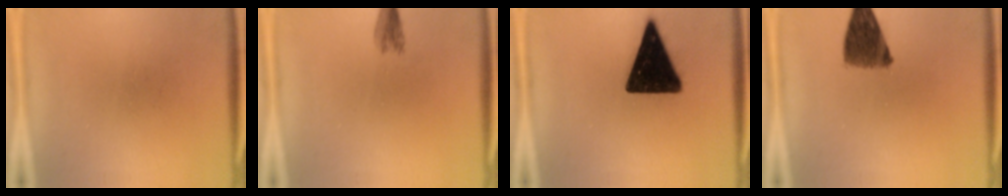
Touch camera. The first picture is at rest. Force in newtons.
{"total": 2.3}
{"total": 16.9}
{"total": 8.1}